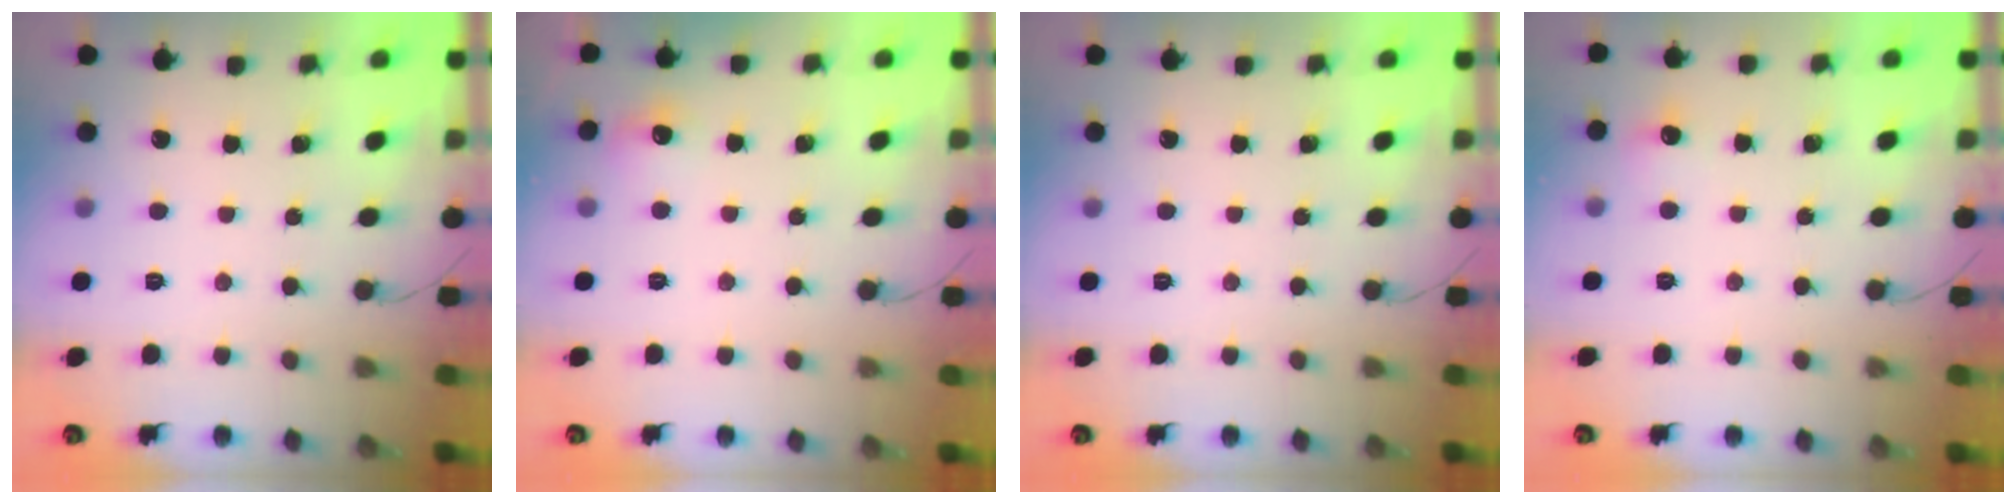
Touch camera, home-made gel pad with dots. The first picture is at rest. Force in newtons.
{"total": 6.4, "press": 6.1, "slide": 1.6}
{"total": 0.0}
{"total": 5.2, "press": 5.1, "slide": 1.1}